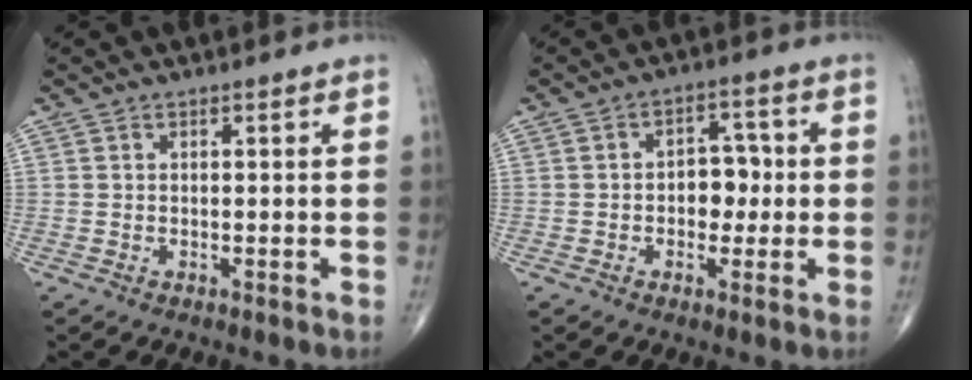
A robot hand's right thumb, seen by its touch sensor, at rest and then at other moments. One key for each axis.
{"total": 6.3, "fx": -0.3, "fy": 4.4, "fz": 4.5, "tx": -0.033, "ty": 0.017, "tz": -0.008}